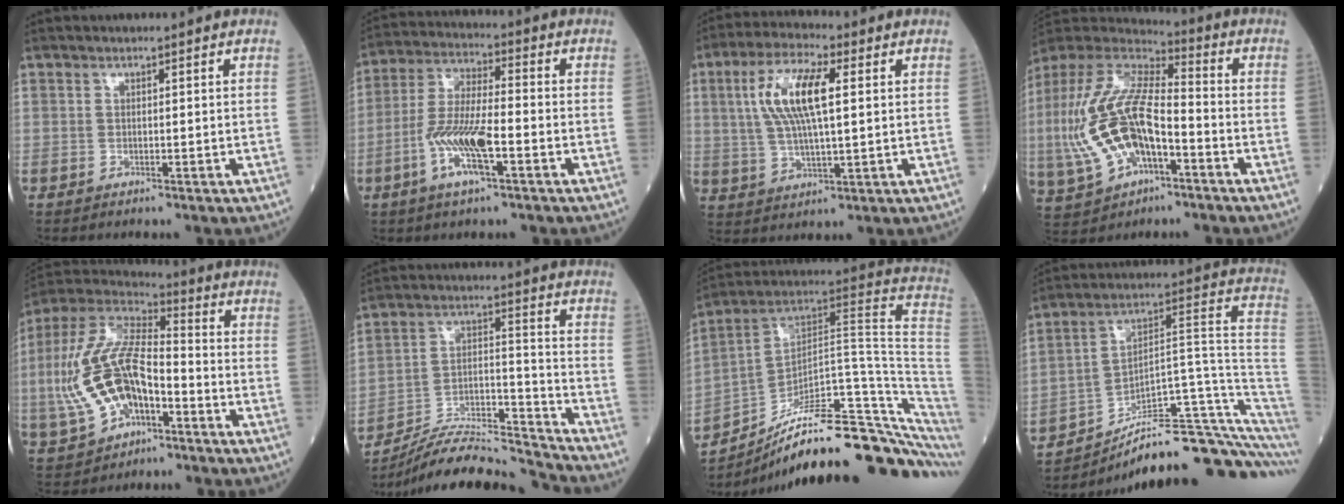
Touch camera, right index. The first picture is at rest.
{"total": 10.7, "force": [-3.8, 2.0, 9.8], "torque": [-0.201, -0.003, -0.073]}
{"total": 10.8, "force": [2.5, 2.7, 10.2], "torque": [-0.213, 0.013, 0.049]}
{"total": 18.5, "force": [-4.3, 8.4, 15.9], "torque": [-0.358, 0.009, -0.077]}
{"total": 16.5, "force": [-4.1, 8.0, 13.8], "torque": [-0.306, 0.013, -0.074]}
{"total": 16.5, "force": [-16.2, -0.2, 3.5], "torque": [-0.061, 0.032, -0.277]}
{"total": 27.3, "force": [-18.4, 4.7, 19.6], "torque": [-0.166, 0.056, -0.272]}
{"total": 23.6, "force": [-18.5, 1.6, 14.6], "torque": [-0.119, 0.064, -0.271]}